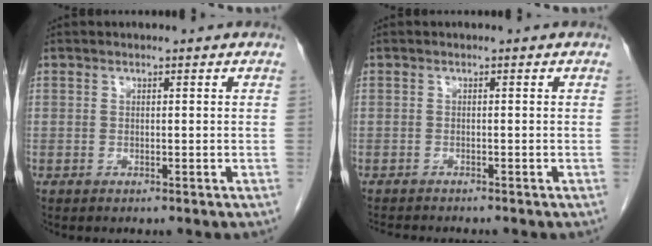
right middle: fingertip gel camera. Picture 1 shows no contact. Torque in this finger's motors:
{"motor_torque": [0.01, 0.00, 0.00, 0.00]}